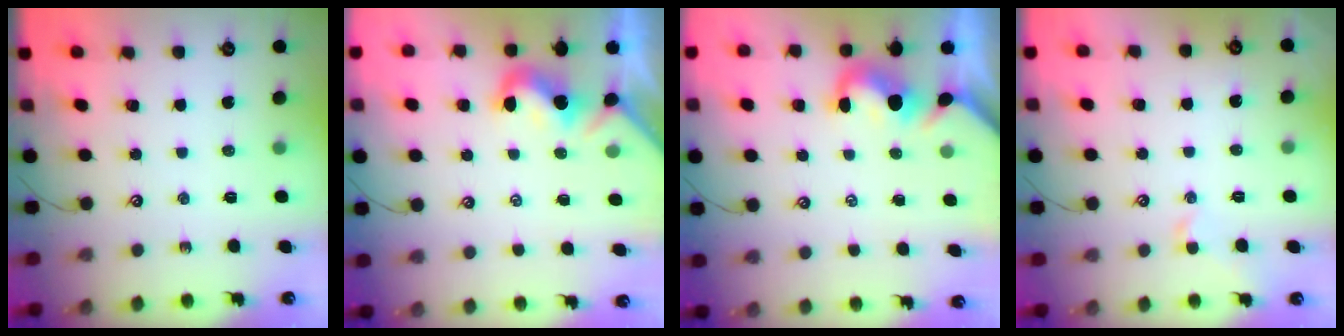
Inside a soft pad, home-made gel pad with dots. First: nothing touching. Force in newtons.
{"total": 0.0}
{"total": 1.4, "press": 1.2, "slide": 0.7}
{"total": 0.9, "press": 0.7, "slide": 0.6}